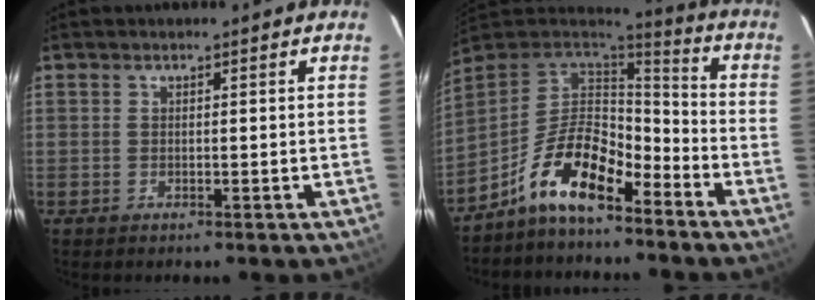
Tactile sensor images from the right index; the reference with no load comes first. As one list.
[{"total": 13.4, "force": [-8.8, 5.1, 8.7], "torque": [-0.178, 0.011, -0.166]}]